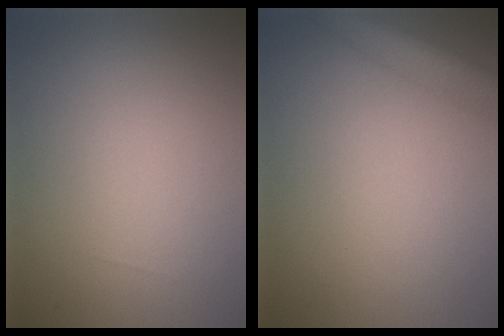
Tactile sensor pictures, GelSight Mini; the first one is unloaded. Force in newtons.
{"total": 4.4, "press": 4.4, "slide": 0.3}